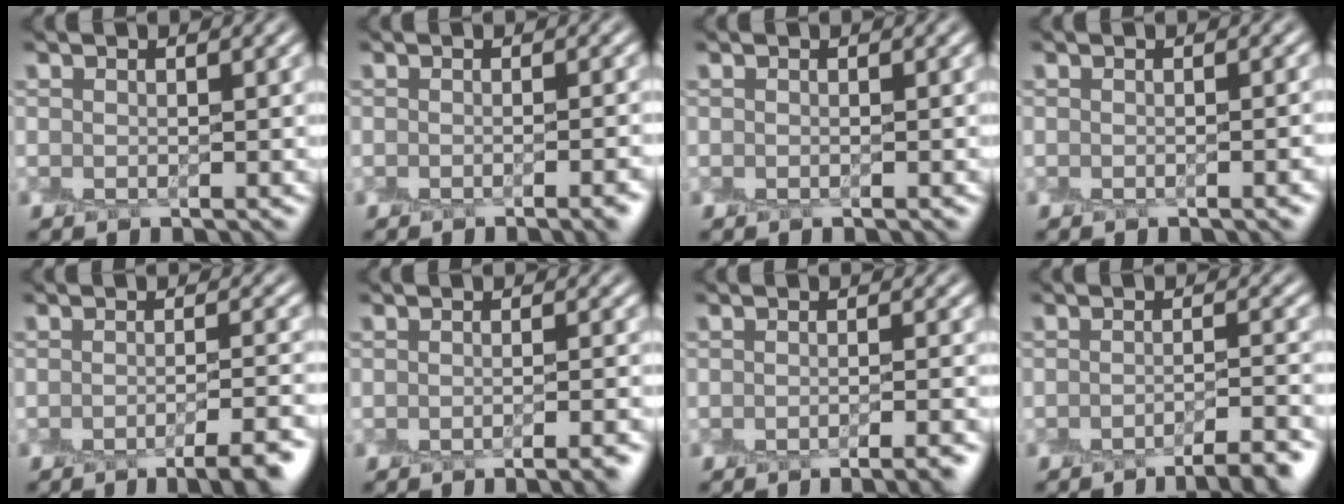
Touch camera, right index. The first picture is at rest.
{"total": 3.0, "force": [-2.0, 0.5, 2.2], "torque": [-0.016, -0.006, -0.021]}
{"total": 0.0}
{"total": 1.7, "force": [-1.2, 0.3, 1.2], "torque": [-0.010, -0.002, -0.013]}
{"total": 5.1, "force": [-3.5, 0.9, 3.6], "torque": [-0.048, -0.007, -0.048]}
{"total": 3.3, "force": [-2.7, 0.5, 1.9], "torque": [-0.015, -0.004, -0.030]}
{"total": 3.8, "force": [-3.1, 0.6, 2.1], "torque": [-0.015, -0.006, -0.034]}
{"total": 4.7, "force": [-3.7, 0.7, 2.9], "torque": [-0.038, -0.004, -0.052]}